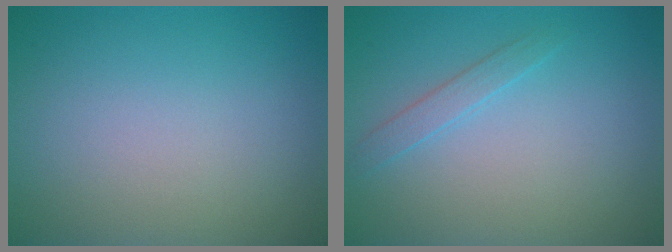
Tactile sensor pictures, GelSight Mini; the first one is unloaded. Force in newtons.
{"total": 1.3, "press": 1.3, "slide": 0.0}